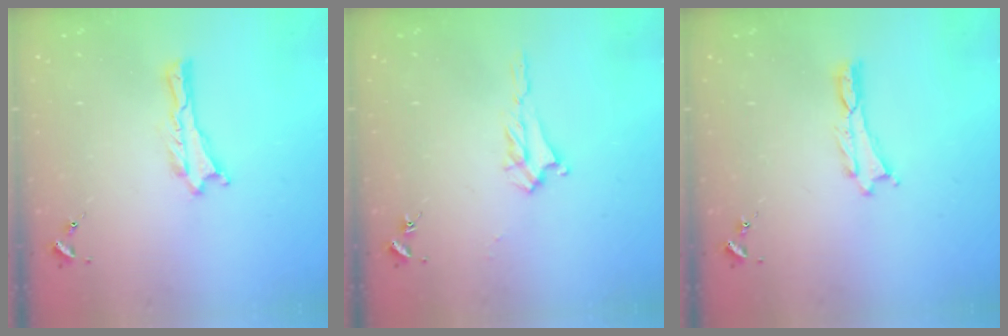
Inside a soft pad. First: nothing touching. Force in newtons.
{"total": 2.4, "press": 2.4, "slide": 0.4}
{"total": 0.0}